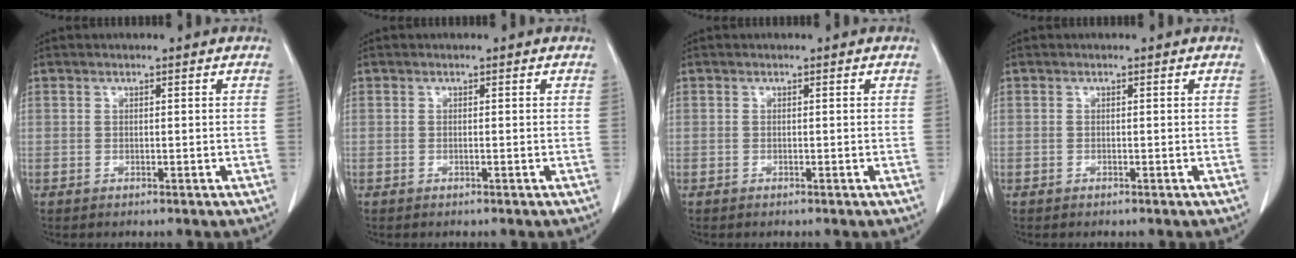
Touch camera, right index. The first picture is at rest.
{"total": 0.0}
{"total": 0.0}
{"total": 0.0}